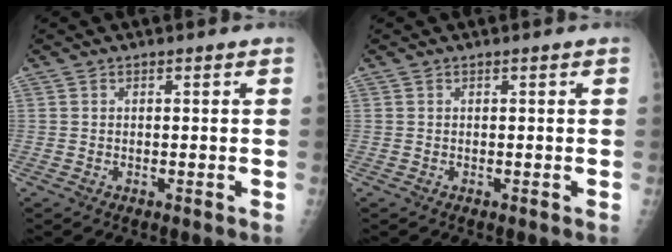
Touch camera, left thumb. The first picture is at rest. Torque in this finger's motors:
{"motor_torque": [0.01, 0.01, 0.02, -0.13, 0.00]}